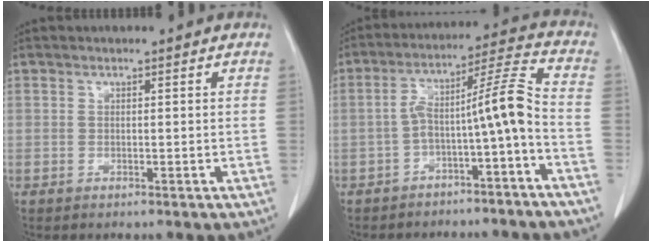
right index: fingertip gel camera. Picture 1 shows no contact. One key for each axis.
{"total": 9.7, "fx": -3.7, "fy": -0.1, "fz": 9.0, "tx": -0.141, "ty": 0.043, "tz": -0.057}